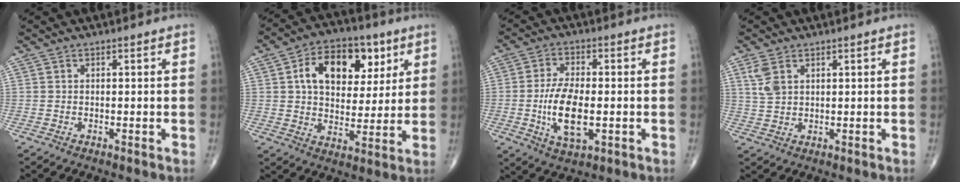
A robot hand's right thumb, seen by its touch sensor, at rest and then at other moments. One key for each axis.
{"total": 16.0, "fx": 5.4, "fy": 10.4, "fz": 10.9, "tx": -0.136, "ty": -0.001, "tz": 0.087}
{"total": 10.7, "fx": -1.7, "fy": 4.9, "fz": 9.4, "tx": -0.175, "ty": -0.001, "tz": -0.028}
{"total": 4.0, "fx": 1.9, "fy": 2.3, "fz": 2.7, "tx": -0.059, "ty": 0.002, "tz": 0.047}